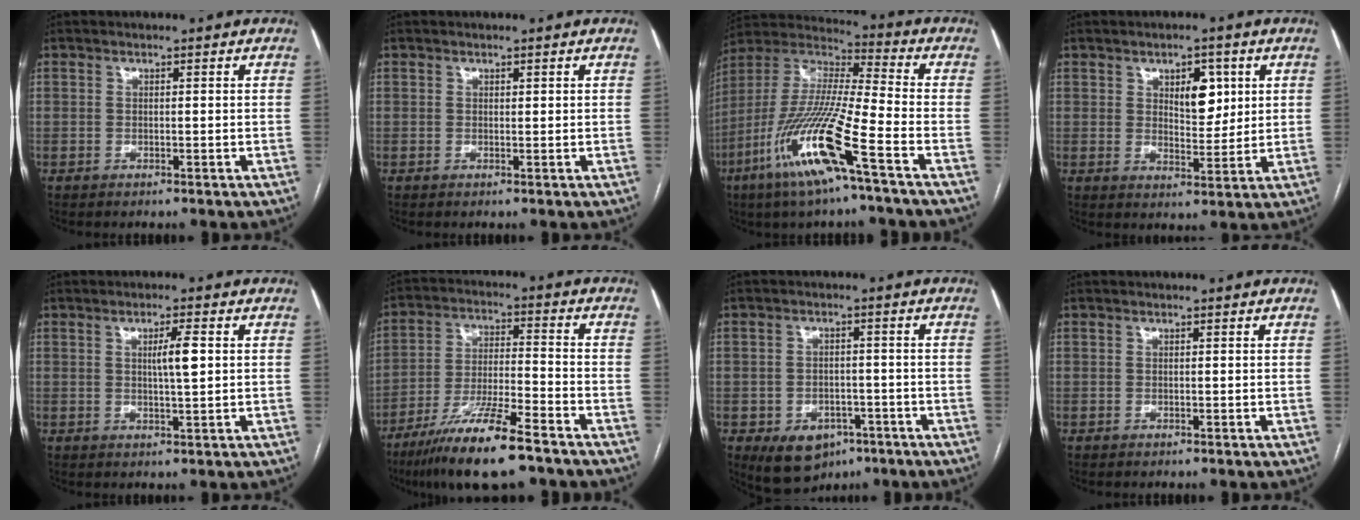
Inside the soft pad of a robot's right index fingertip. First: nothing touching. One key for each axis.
{"total": 0.0}
{"total": 17.6, "fx": -8.4, "fy": 0.5, "fz": 15.5, "tx": -0.330, "ty": -0.029, "tz": -0.167}
{"total": 5.9, "fx": 2.3, "fy": 2.8, "fz": 4.6, "tx": -0.067, "ty": 0.001, "tz": 0.040}
{"total": 3.6, "fx": 0.7, "fy": 0.0, "fz": 3.6, "tx": -0.060, "ty": -0.001, "tz": 0.011}
{"total": 14.0, "fx": -9.8, "fy": 1.2, "fz": 10.0, "tx": -0.192, "ty": -0.031, "tz": -0.175}
{"total": 7.9, "fx": -4.2, "fy": 5.6, "fz": 3.6, "tx": -0.055, "ty": 0.008, "tz": -0.048}
{"total": 0.0}